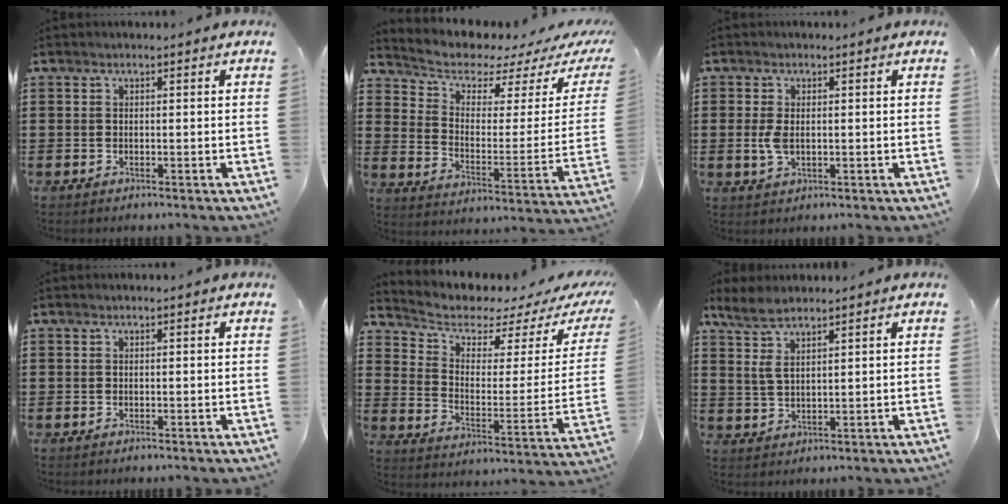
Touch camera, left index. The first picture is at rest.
{"total": 4.5, "force": [4.1, 1.5, 1.1], "torque": [-0.053, -0.037, 0.066]}
{"total": 3.1, "force": [0.1, 1.6, 2.7], "torque": [-0.076, -0.004, -0.006]}
{"total": 0.0}
{"total": 4.2, "force": [3.6, 1.6, 1.4], "torque": [-0.055, -0.029, 0.058]}
{"total": 4.7, "force": [3.1, 1.4, 3.3], "torque": [-0.080, 0.000, 0.054]}